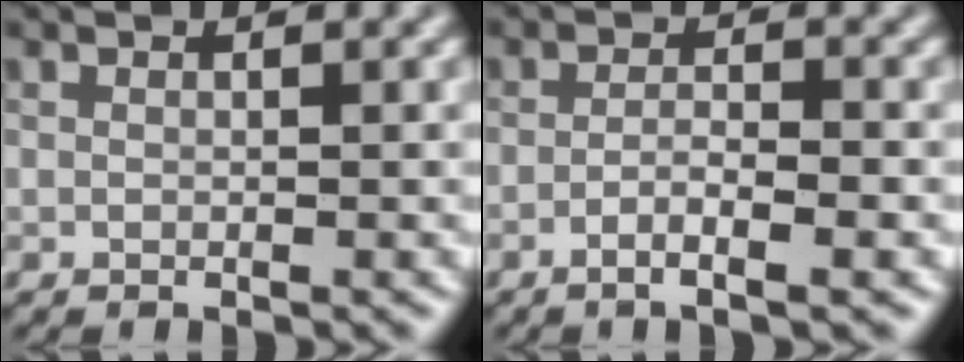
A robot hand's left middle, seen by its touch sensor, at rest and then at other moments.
{"total": 2.1, "force": [-1.6, -0.1, 1.3], "torque": [-0.026, 0.001, -0.022]}